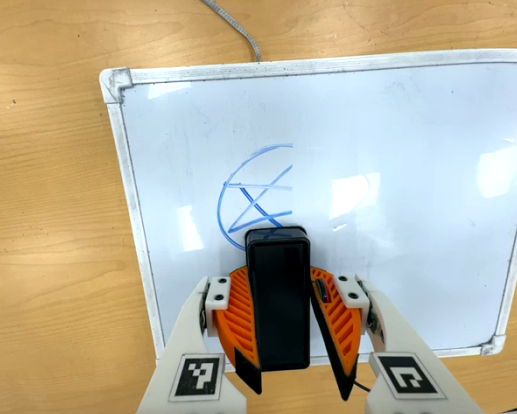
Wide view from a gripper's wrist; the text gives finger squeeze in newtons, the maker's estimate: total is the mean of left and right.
{"total": 7.3, "left": 7.9, "right": 6.7}